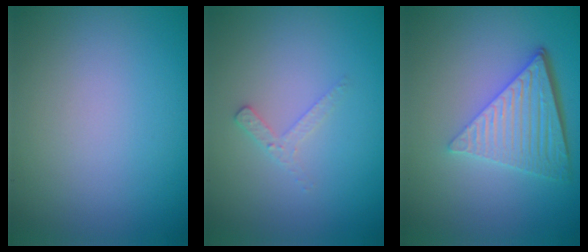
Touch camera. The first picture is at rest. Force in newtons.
{"total": 1.6, "press": 1.5, "slide": 0.4}
{"total": 6.2, "press": 4.3, "slide": 4.4}